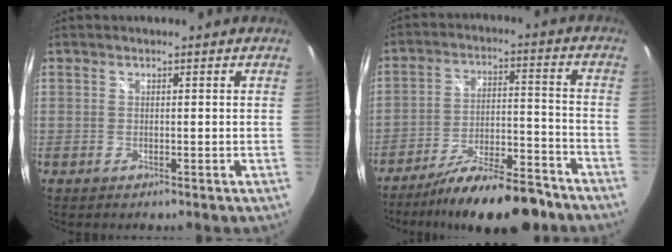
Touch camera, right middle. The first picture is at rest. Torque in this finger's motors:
{"motor_torque": [0.94, -1.20, 0.46, 0.13]}